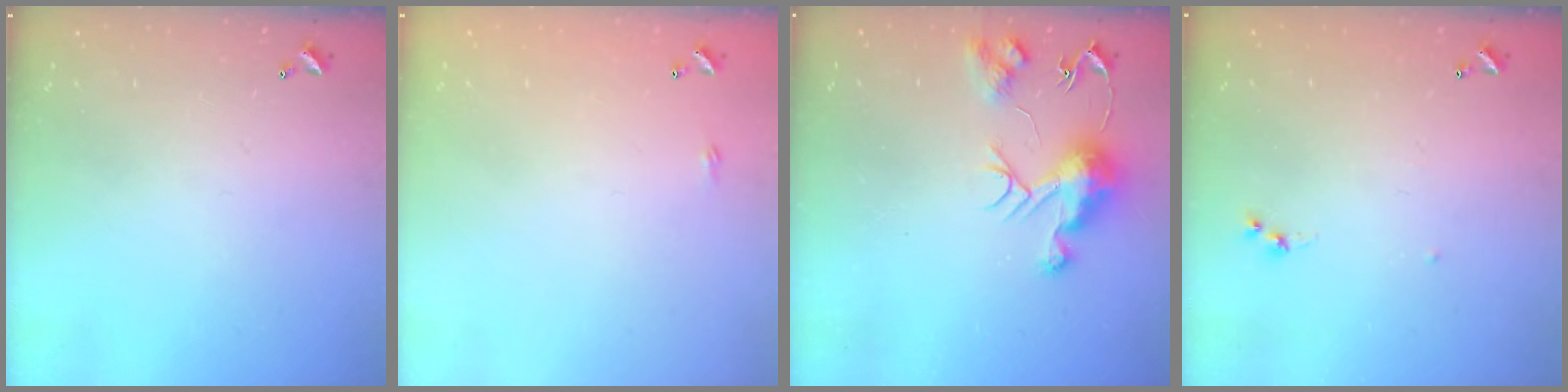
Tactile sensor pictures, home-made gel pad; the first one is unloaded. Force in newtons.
{"total": 2.2, "press": 2.1, "slide": 0.4}
{"total": 10.6, "press": 10.6, "slide": 0.9}
{"total": 6.0, "press": 6.0, "slide": 0.7}